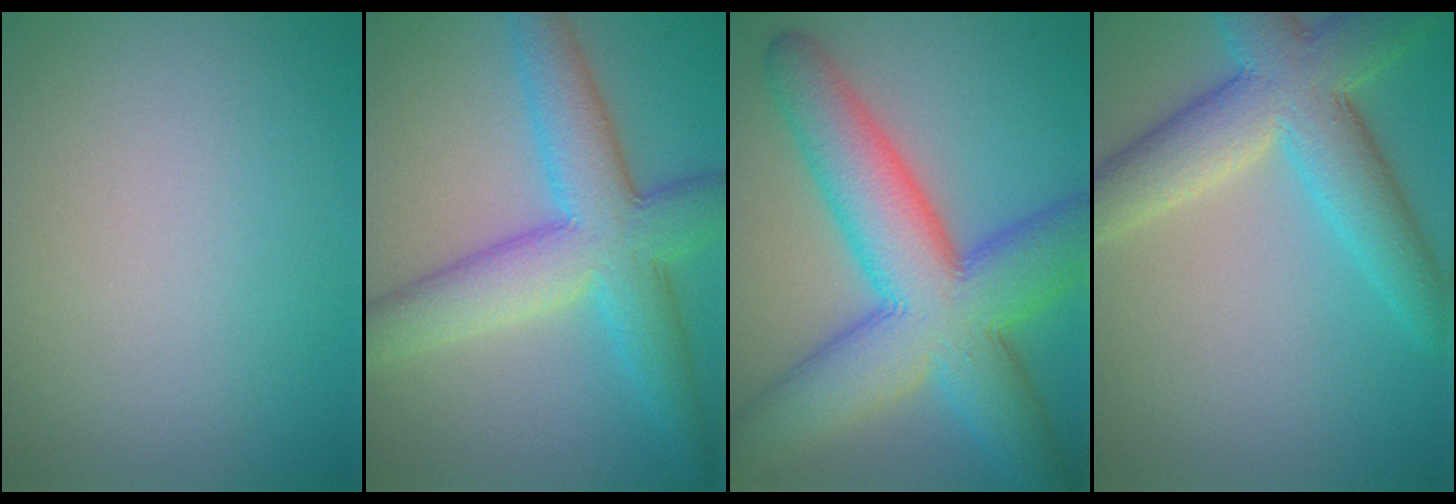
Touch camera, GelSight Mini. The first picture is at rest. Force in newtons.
{"total": 8.3, "press": 8.3, "slide": 0.1}
{"total": 12.6, "press": 12.6, "slide": 0.2}
{"total": 8.2, "press": 8.2, "slide": 0.5}